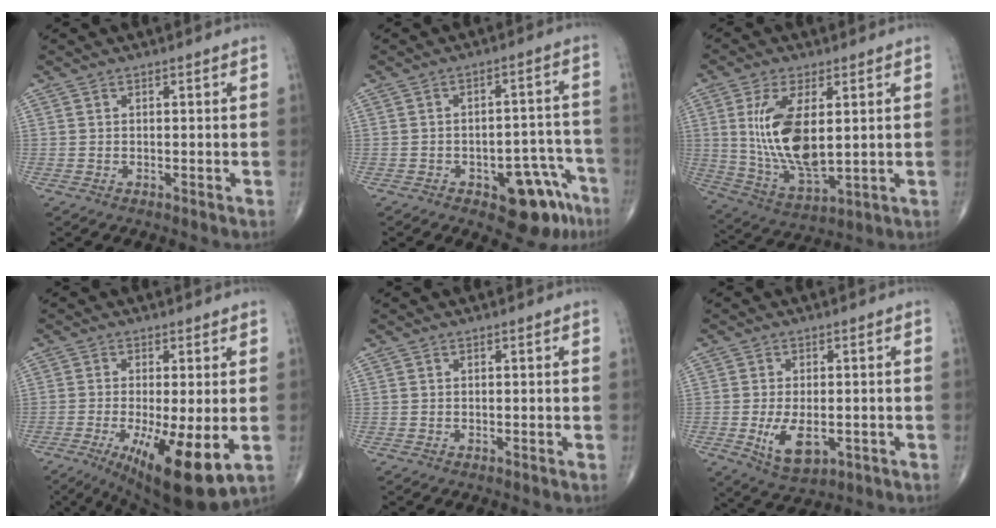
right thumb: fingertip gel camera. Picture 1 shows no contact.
{"total": 11.2, "force": [-6.0, 5.3, 7.7], "torque": [-0.058, 0.047, -0.071]}
{"total": 14.9, "force": [2.5, 6.7, 13.1], "torque": [-0.254, -0.025, 0.061]}
{"total": 14.1, "force": [-4.0, 3.8, 13.0], "torque": [-0.200, -0.024, -0.051]}
{"total": 0.0}
{"total": 7.6, "force": [-1.8, 4.1, 6.1], "torque": [-0.102, -0.011, -0.020]}